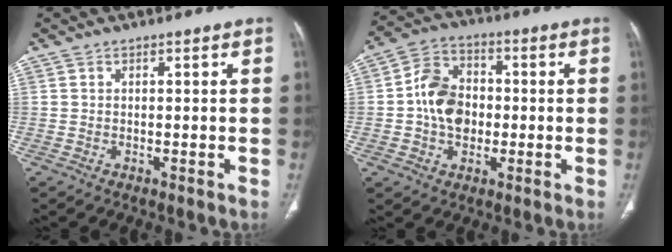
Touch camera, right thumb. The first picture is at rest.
{"total": 10.8, "force": [-0.6, 8.2, 6.9], "torque": [-0.101, 0.023, -0.017]}